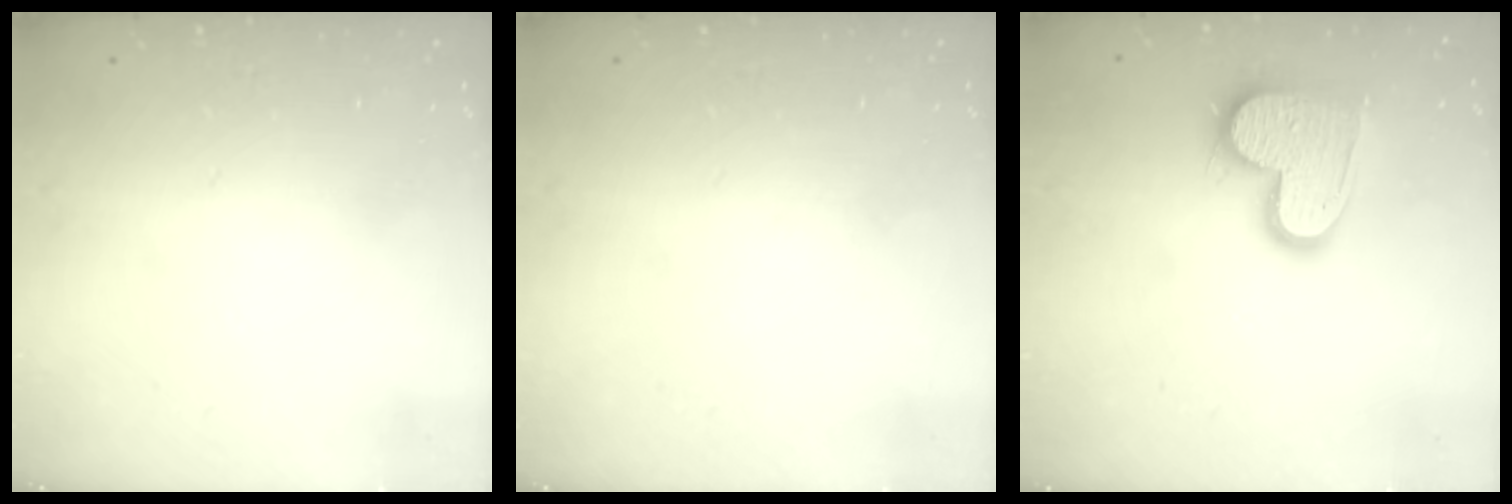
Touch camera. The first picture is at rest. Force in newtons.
{"total": 0.0}
{"total": 15.2, "press": 15.2, "slide": 0.9}